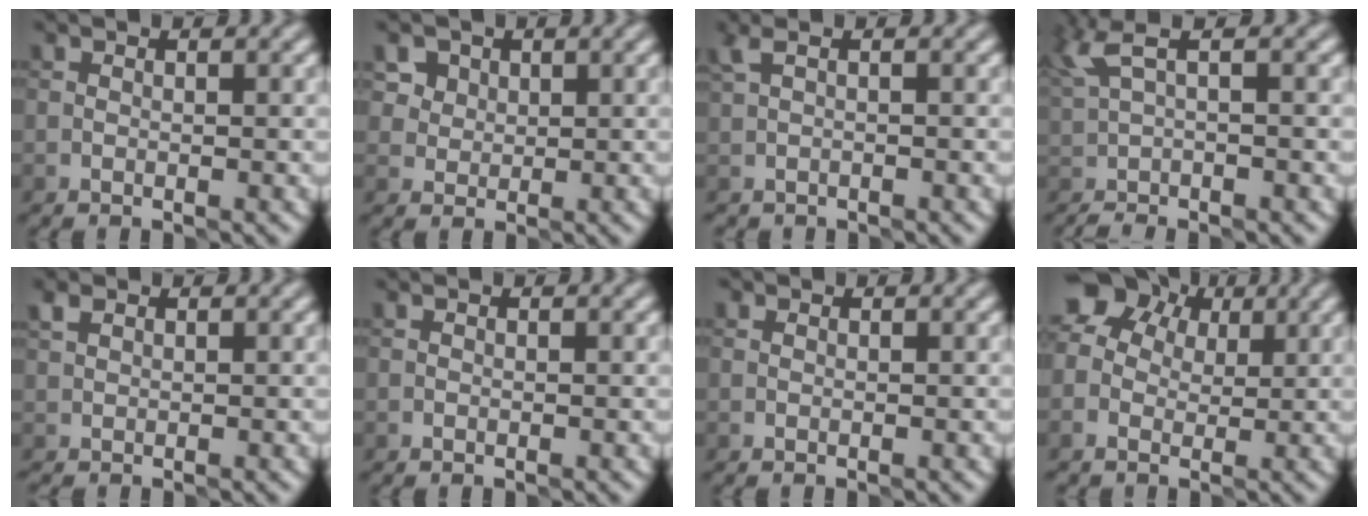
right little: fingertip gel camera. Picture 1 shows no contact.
{"total": 5.9, "force": [3.3, 4.3, 2.2], "torque": [-0.037, 0.012, 0.052]}
{"total": 0.7, "force": [0.1, 0.4, 0.5], "torque": [-0.013, 0.002, 0.005]}
{"total": 2.9, "force": [0.5, 0.7, 2.8], "torque": [-0.054, 0.001, 0.010]}
{"total": 0.8, "force": [0.6, 0.5, 0.2], "torque": [0.002, 0.008, 0.012]}
{"total": 0.0}
{"total": 0.0}
{"total": 7.2, "force": [2.6, 5.7, 3.5], "torque": [-0.062, 0.033, 0.026]}